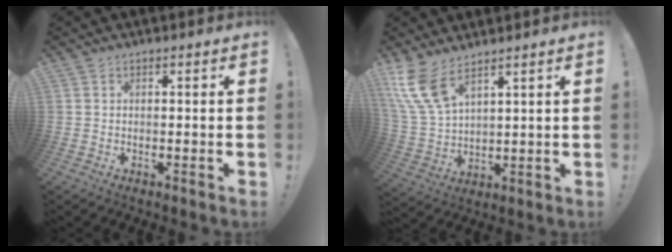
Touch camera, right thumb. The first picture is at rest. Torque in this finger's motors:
{"motor_torque": [0.67, 2.53, 1.00, 0.77, 0.33]}